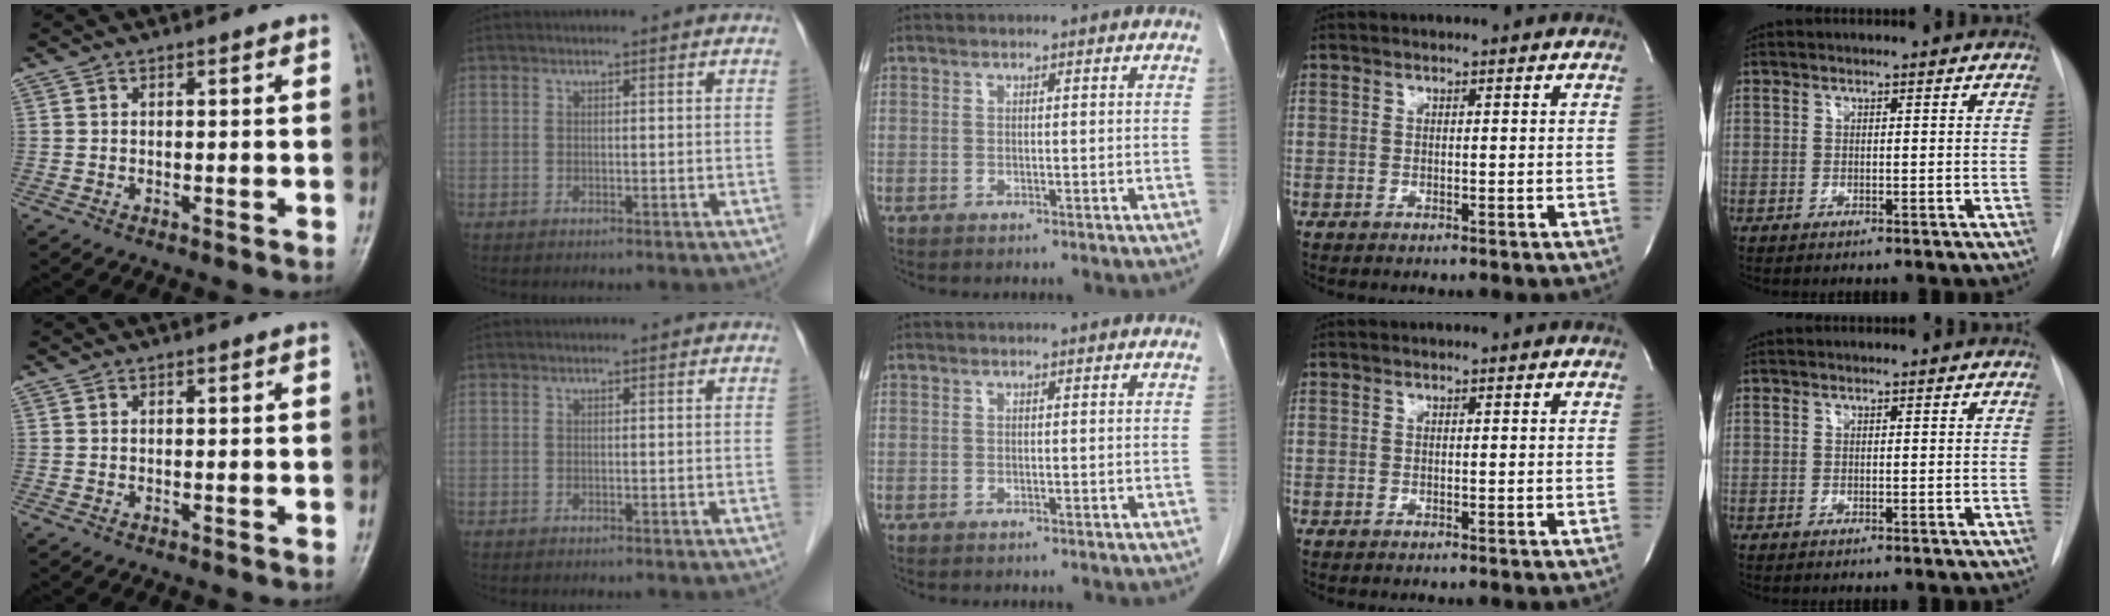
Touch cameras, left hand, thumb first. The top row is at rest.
{}